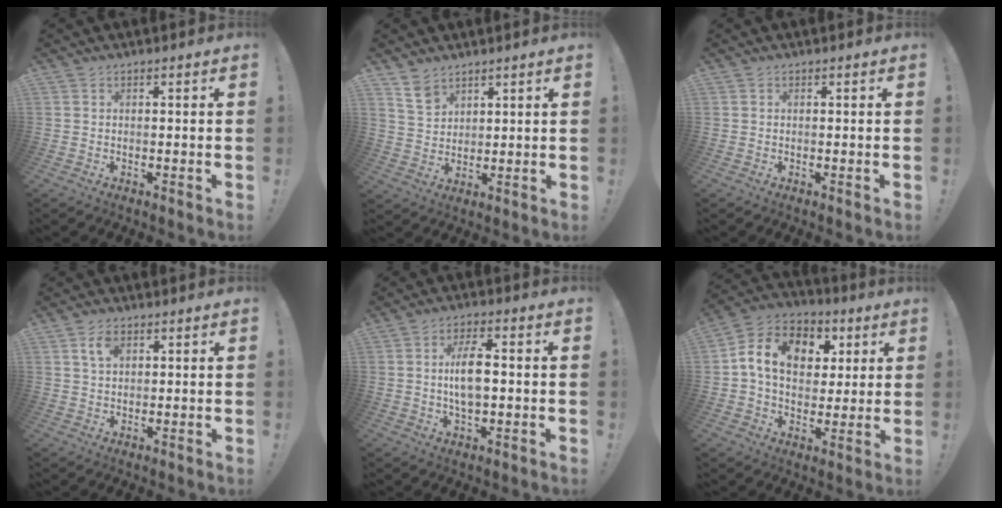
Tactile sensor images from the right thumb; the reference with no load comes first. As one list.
[{"total": 6.8, "force": [5.0, 4.3, 1.6], "torque": [-0.025, -0.033, 0.098]}, {"total": 0.0}, {"total": 4.4, "force": [2.0, 2.5, 2.9], "torque": [-0.050, -0.001, 0.033]}, {"total": 8.7, "force": [0.2, 3.8, 7.9], "torque": [-0.146, 0.001, -0.003]}, {"total": 14.5, "force": [4.0, 11.1, 8.5], "torque": [-0.135, 0.003, 0.080]}]